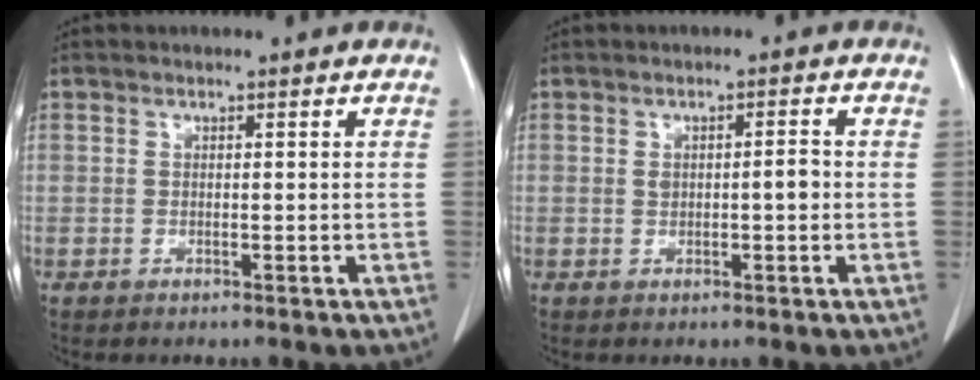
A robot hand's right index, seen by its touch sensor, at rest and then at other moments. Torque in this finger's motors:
{"motor_torque": [0.28, -0.09, 0.14, 0.05]}